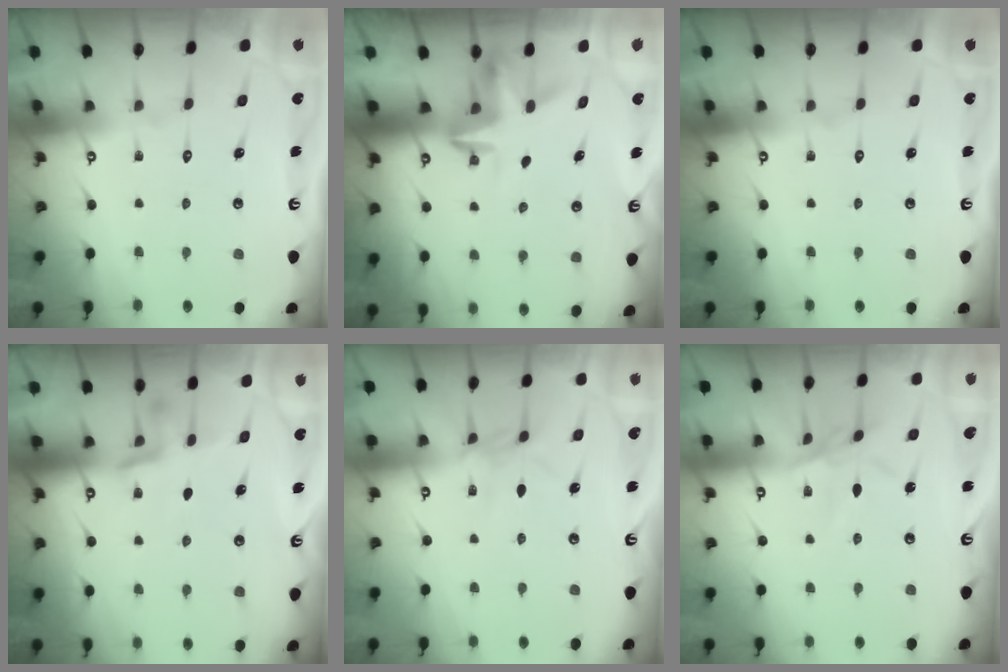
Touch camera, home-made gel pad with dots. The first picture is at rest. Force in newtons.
{"total": 3.6, "press": 3.6, "slide": 0.2}
{"total": 0.0}
{"total": 3.9, "press": 3.8, "slide": 0.9}
{"total": 5.0, "press": 5.0, "slide": 0.1}
{"total": 4.5, "press": 4.5, "slide": 0.6}